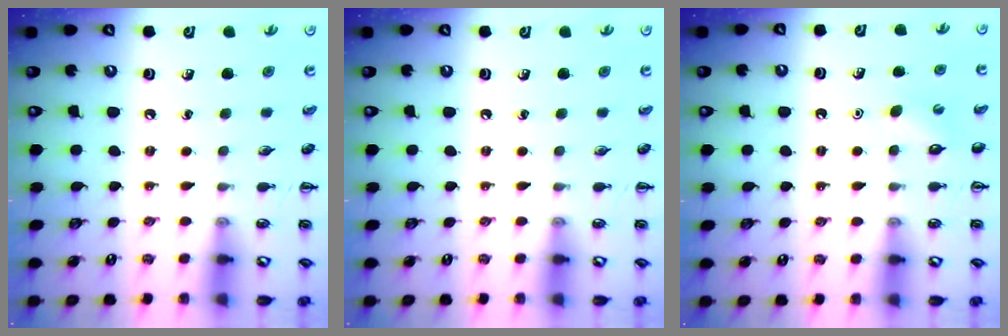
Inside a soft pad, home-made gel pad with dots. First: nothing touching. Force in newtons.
{"total": 0.0}
{"total": 2.8, "press": 2.7, "slide": 0.8}